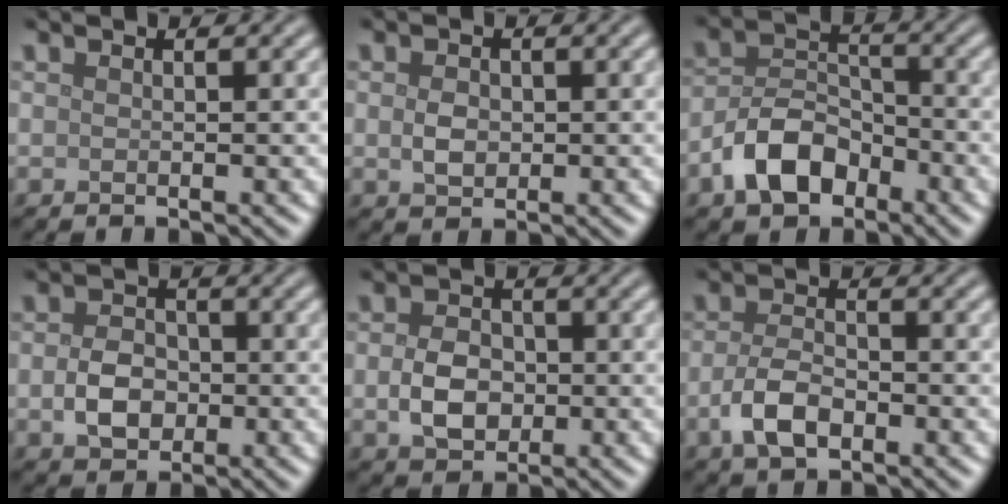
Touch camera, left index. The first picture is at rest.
{"total": 2.0, "force": [0.0, 1.5, 1.3], "torque": [-0.026, -0.001, 0.000]}
{"total": 5.6, "force": [-3.1, 3.4, 3.2], "torque": [-0.056, 0.006, -0.066]}
{"total": 3.4, "force": [-0.6, 2.6, 2.2], "torque": [-0.043, 0.000, -0.015]}
{"total": 3.7, "force": [-0.5, 2.8, 2.5], "torque": [-0.049, -0.001, -0.012]}
{"total": 3.7, "force": [-1.5, 1.9, 2.7], "torque": [-0.057, -0.001, -0.035]}